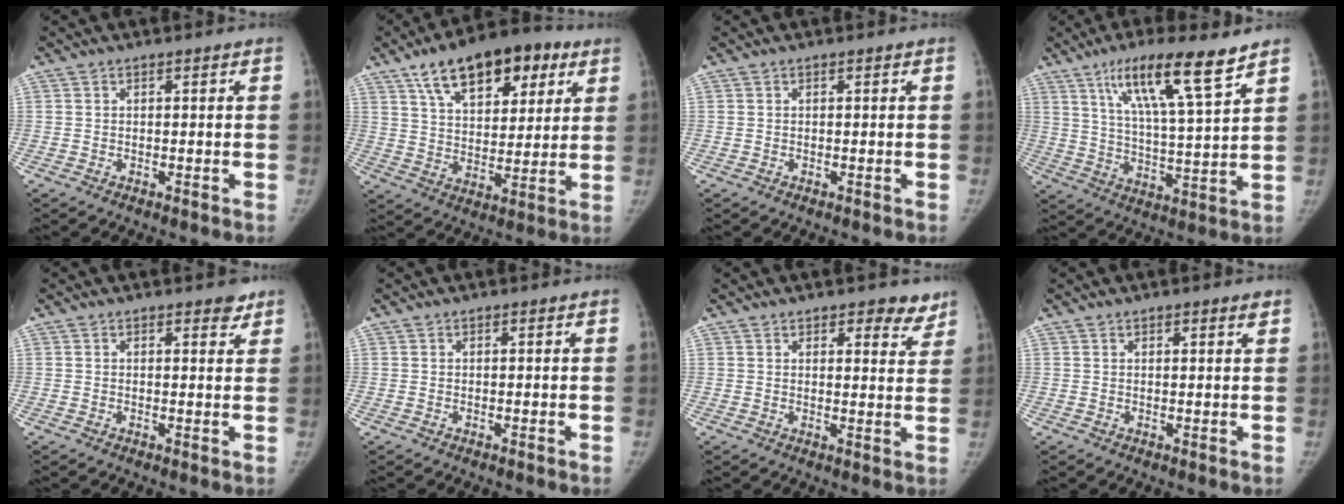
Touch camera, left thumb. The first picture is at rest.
{"total": 18.8, "force": [10.1, 9.8, 12.5], "torque": [-0.158, -0.018, 0.164]}
{"total": 0.0}
{"total": 15.0, "force": [9.3, 1.9, 11.6], "torque": [-0.195, -0.041, 0.165]}
{"total": 2.4, "force": [1.8, 1.1, 1.1], "torque": [0.003, -0.009, 0.019]}
{"total": 0.0}
{"total": 5.3, "force": [4.0, 2.5, 2.4], "torque": [0.008, -0.023, 0.050]}
{"total": 1.6, "force": [1.1, 0.3, 1.0], "torque": [-0.011, -0.006, 0.016]}